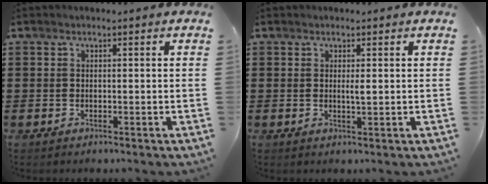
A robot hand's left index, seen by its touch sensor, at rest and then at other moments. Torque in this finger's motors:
{"motor_torque": [0.41, -0.10, 0.07, 0.03]}